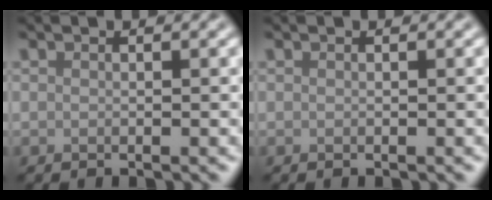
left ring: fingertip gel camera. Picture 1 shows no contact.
{"total": 0.0}